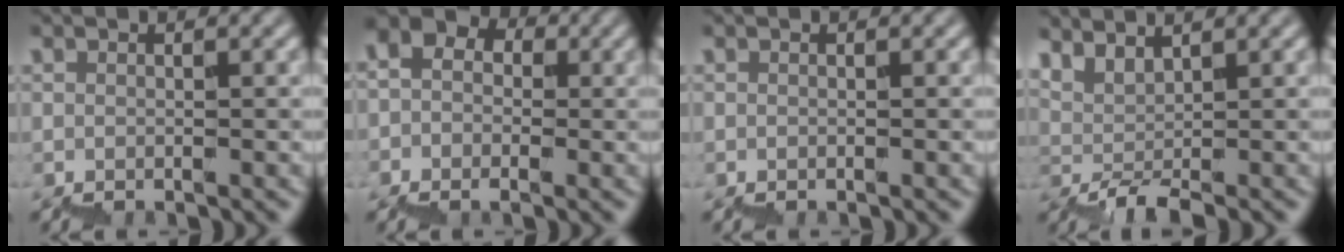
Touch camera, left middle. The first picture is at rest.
{"total": 3.5, "force": [-0.3, 2.8, 2.1], "torque": [-0.037, 0.009, -0.004]}
{"total": 0.0}
{"total": 2.1, "force": [1.9, 0.2, 0.9], "torque": [-0.009, 0.010, 0.039]}